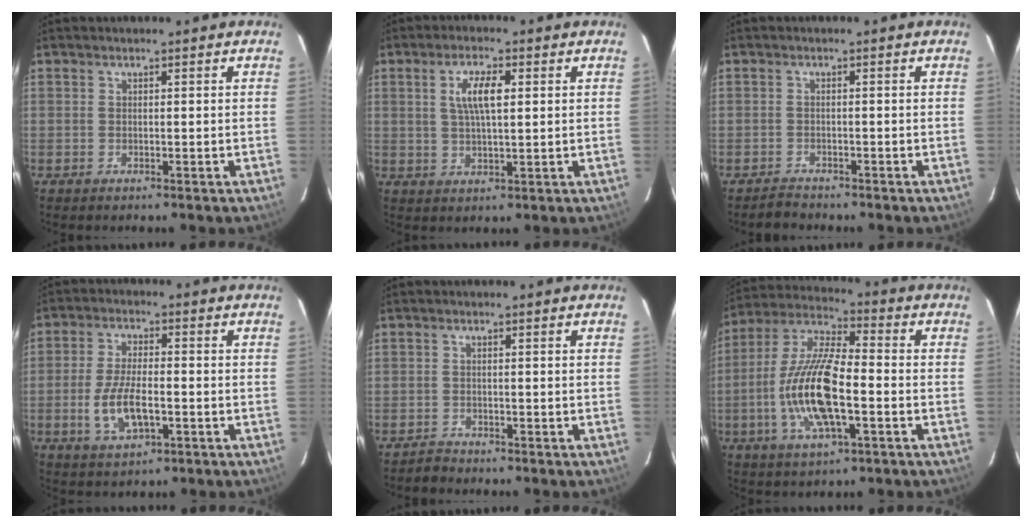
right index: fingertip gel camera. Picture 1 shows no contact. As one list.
[{"total": 5.9, "force": [1.6, 1.7, 5.4], "torque": [-0.101, 0.006, 0.030]}, {"total": 2.0, "force": [-1.9, 0.7, -0.1], "torque": [-0.004, 0.003, -0.034]}, {"total": 9.2, "force": [-2.6, 3.9, 7.9], "torque": [-0.163, -0.006, -0.045]}, {"total": 1.7, "force": [-1.5, 0.6, -0.4], "torque": [0.002, 0.006, -0.028]}, {"total": 16.4, "force": [-3.9, 5.0, 15.2], "torque": [-0.310, -0.005, -0.078]}]